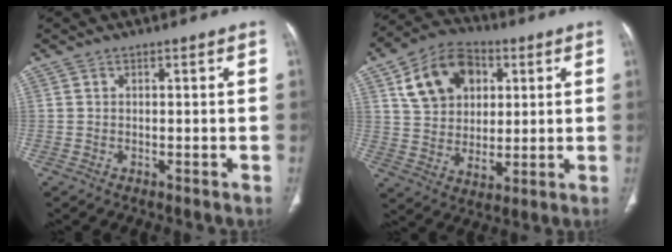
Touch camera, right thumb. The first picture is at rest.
{"total": 15.6, "force": [5.6, 11.3, 9.2], "torque": [-0.126, -0.005, 0.096]}